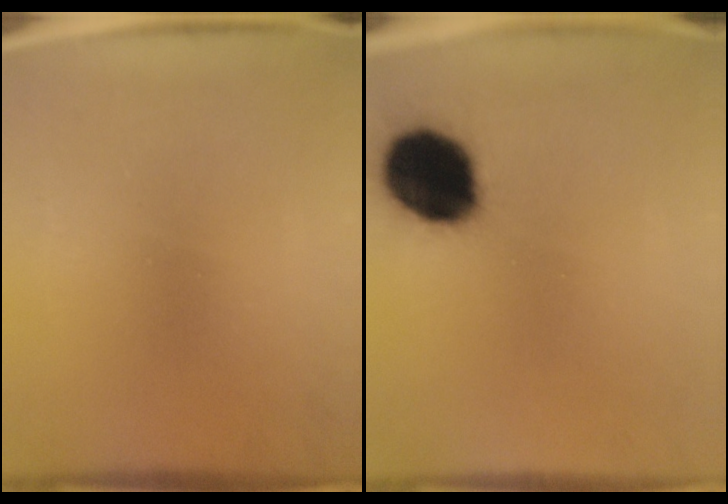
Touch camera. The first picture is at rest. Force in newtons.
{"total": 19.4}